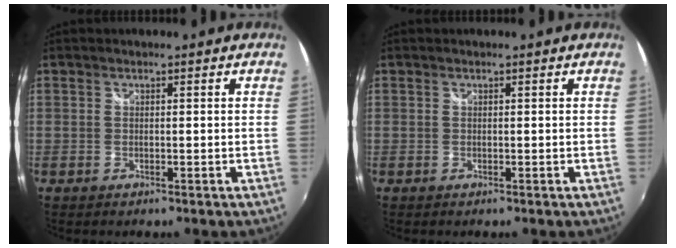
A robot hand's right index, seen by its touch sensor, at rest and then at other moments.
{"total": 0.0}